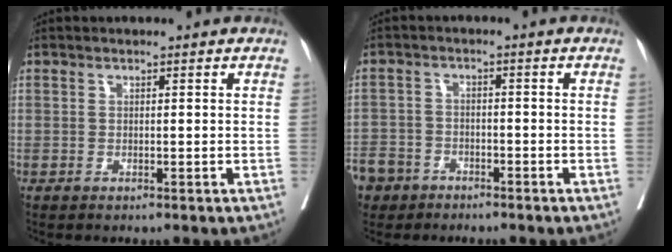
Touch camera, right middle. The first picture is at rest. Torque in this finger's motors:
{"motor_torque": [1.01, -1.13, 1.05, 0.21]}